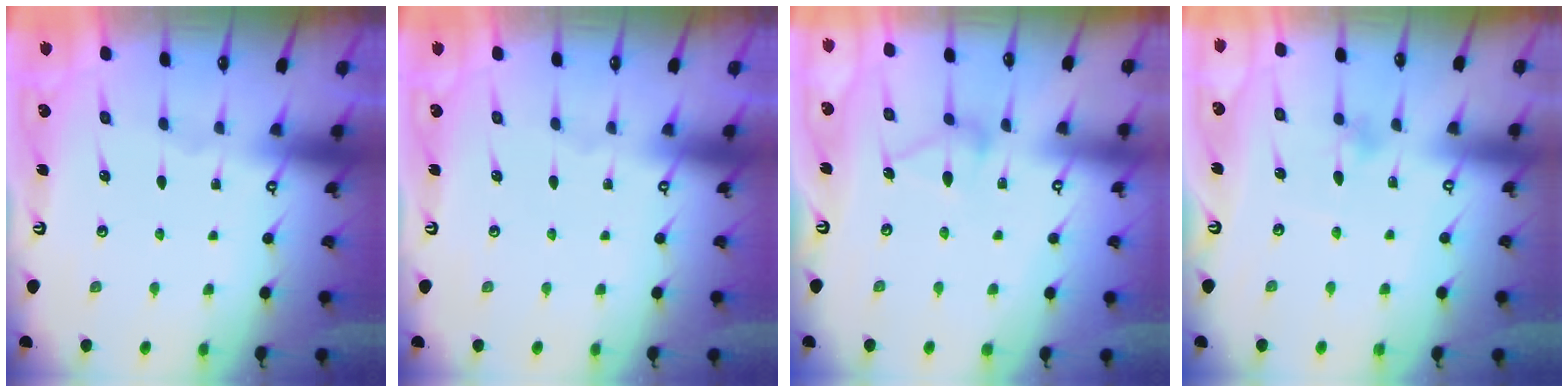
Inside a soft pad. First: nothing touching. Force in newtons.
{"total": 0.0}
{"total": 8.6, "press": 8.5, "slide": 0.3}
{"total": 5.3, "press": 5.2, "slide": 0.7}